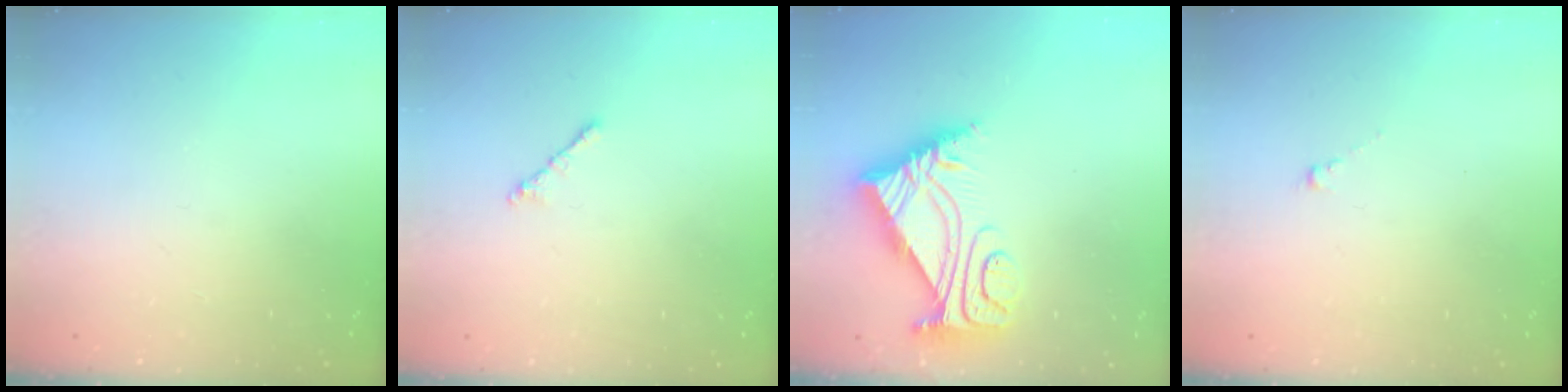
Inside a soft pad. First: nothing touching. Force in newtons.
{"total": 1.8, "press": 1.7, "slide": 0.6}
{"total": 8.4, "press": 8.3, "slide": 0.8}
{"total": 0.0}